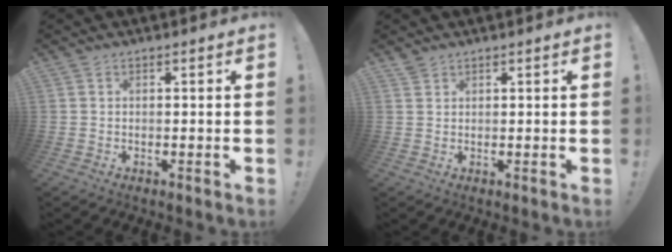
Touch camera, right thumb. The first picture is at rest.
{"total": 1.5, "force": [1.4, 0.5, 0.4], "torque": [-0.004, -0.007, 0.026]}